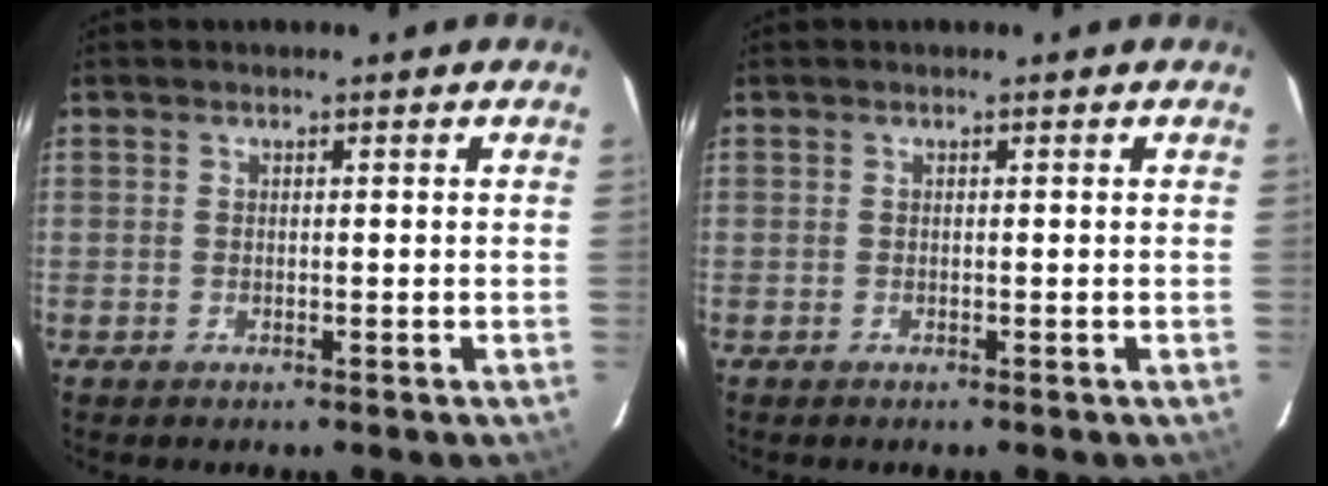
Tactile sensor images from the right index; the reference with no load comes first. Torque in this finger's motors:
{"motor_torque": [0.07, 0.00, -0.03, 0.00]}